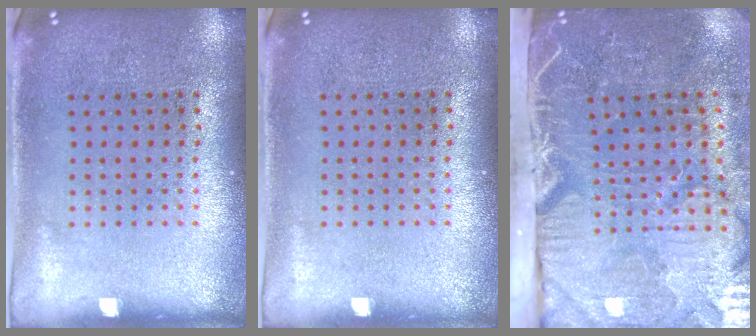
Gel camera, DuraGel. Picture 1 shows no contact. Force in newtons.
{"total": 0.0}
{"total": 5.4, "press": 4.4, "slide": 3.1}